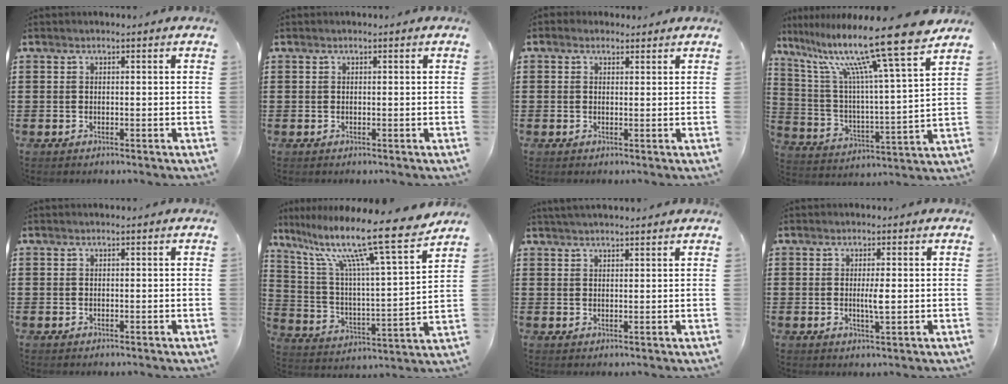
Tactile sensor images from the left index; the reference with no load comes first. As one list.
[{"total": 0.0}, {"total": 1.3, "force": [0.8, 1.1, 0.0], "torque": [0.003, 0.004, 0.014]}, {"total": 15.4, "force": [12.0, -0.4, 9.5], "torque": [-0.208, -0.083, 0.191]}, {"total": 0.0}, {"total": 14.1, "force": [11.1, 0.4, 8.7], "torque": [-0.191, -0.075, 0.176]}, {"total": 2.0, "force": [1.9, 0.1, 0.6], "torque": [-0.013, 0.004, 0.036]}, {"total": 2.7, "force": [0.0, 0.2, 2.7], "torque": [-0.049, -0.005, 0.000]}]